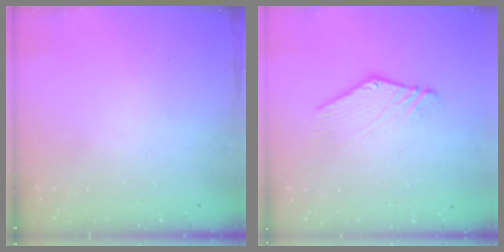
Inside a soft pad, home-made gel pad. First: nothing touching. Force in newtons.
{"total": 1.3, "press": 1.3, "slide": 0.3}